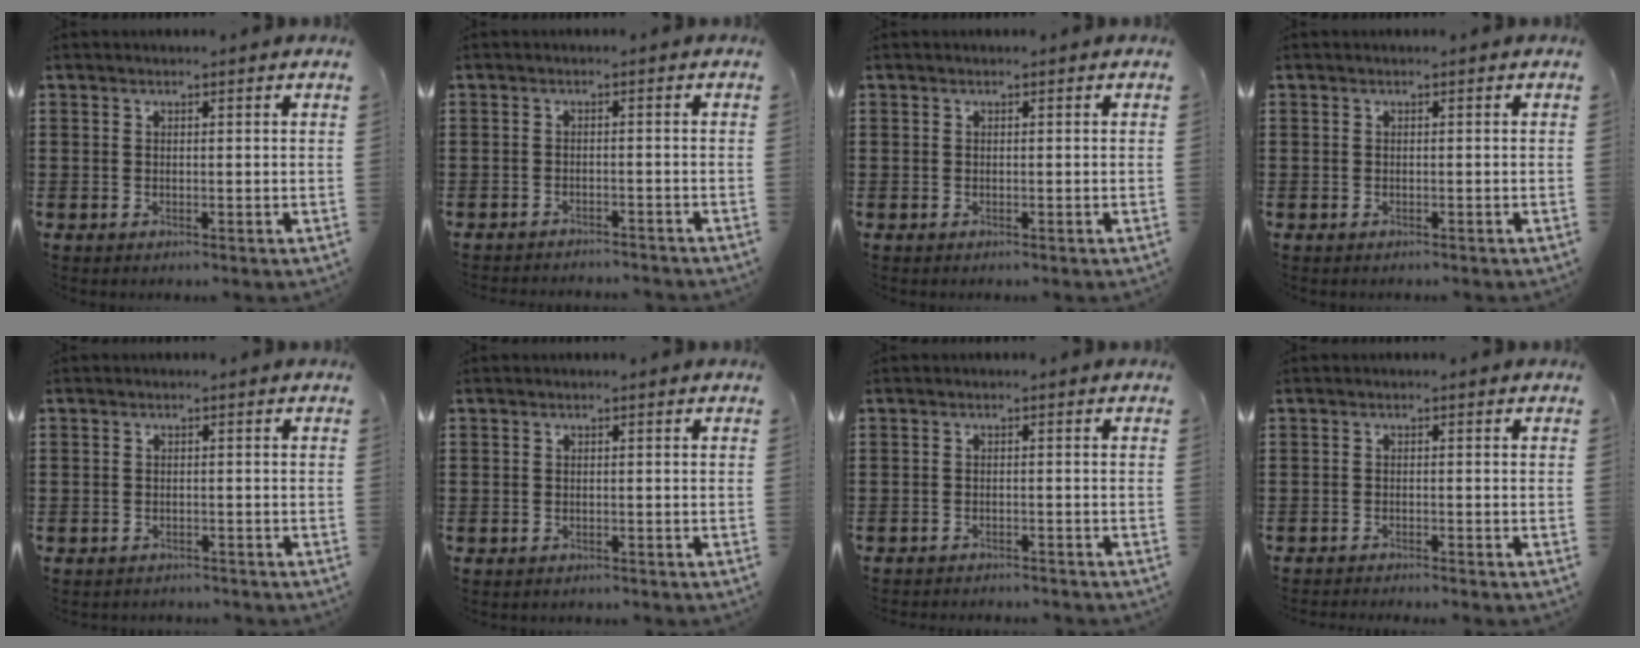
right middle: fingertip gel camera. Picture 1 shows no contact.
{"total": 1.8, "force": [-1.8, 0.0, 0.0], "torque": [-0.006, 0.001, -0.038]}
{"total": 0.0}
{"total": 0.0}
{"total": 1.4, "force": [-1.3, 0.3, -0.2], "torque": [0.000, 0.002, -0.031]}
{"total": 0.7, "force": [-0.6, 0.3, -0.1], "torque": [0.000, 0.002, -0.013]}
{"total": 1.6, "force": [-1.6, 0.0, 0.0], "torque": [-0.006, 0.001, -0.033]}
{"total": 1.3, "force": [-1.2, -0.2, 0.1], "torque": [-0.004, 0.001, -0.024]}